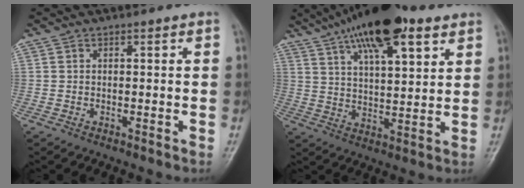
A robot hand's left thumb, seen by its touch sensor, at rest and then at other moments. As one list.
[{"total": 18.1, "force": [10.8, 6.2, 13.2], "torque": [-0.208, -0.019, 0.182]}]